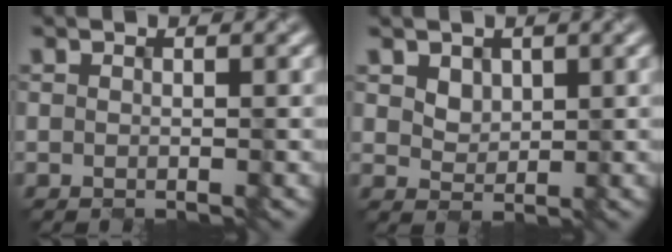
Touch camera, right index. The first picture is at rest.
{"total": 1.3, "force": [0.9, 0.9, 0.1], "torque": [-0.005, -0.006, 0.023]}